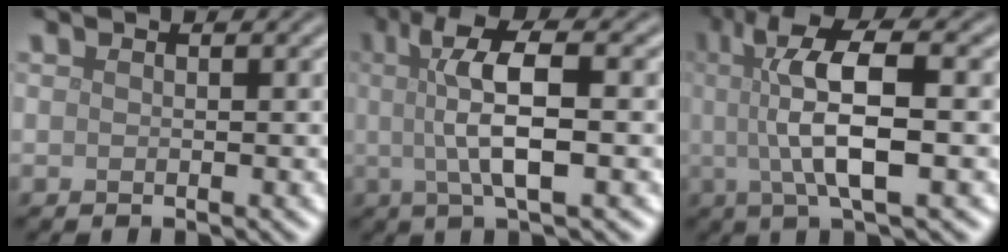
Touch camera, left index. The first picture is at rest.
{"total": 7.0, "force": [0.6, 2.0, 6.7], "torque": [-0.113, 0.007, 0.006]}
{"total": 8.8, "force": [0.6, 2.6, 8.4], "torque": [-0.140, 0.012, 0.007]}